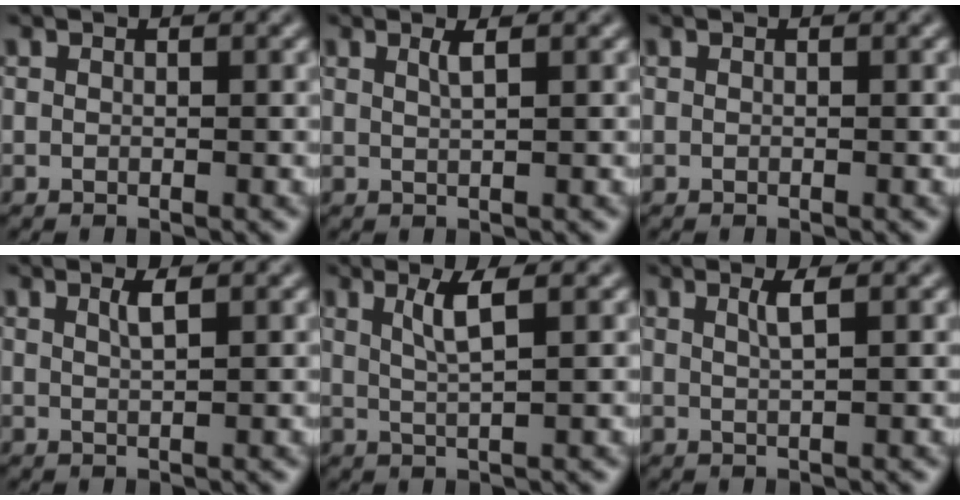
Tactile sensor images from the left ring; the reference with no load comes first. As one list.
[{"total": 1.4, "force": [0.7, 0.4, 1.1], "torque": [-0.014, 0.001, 0.009]}, {"total": 0.0}, {"total": 1.5, "force": [0.8, 0.3, 1.2], "torque": [-0.017, 0.001, 0.011]}, {"total": 2.7, "force": [1.2, 0.5, 2.4], "torque": [-0.042, -0.001, 0.022]}, {"total": 1.7, "force": [0.8, 0.5, 1.5], "torque": [-0.021, 0.001, 0.010]}]